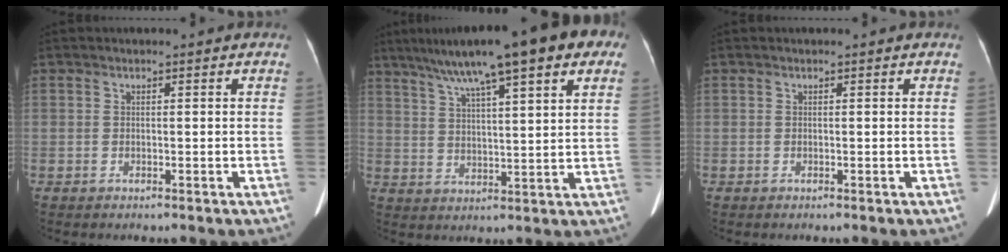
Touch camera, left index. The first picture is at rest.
{"total": 19.0, "force": [12.1, 2.9, 14.3], "torque": [-0.227, 0.052, 0.171]}
{"total": 0.0}